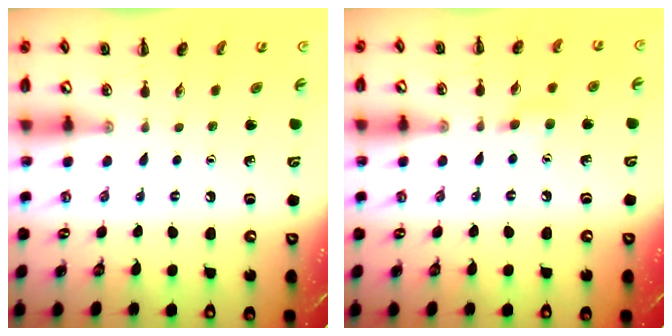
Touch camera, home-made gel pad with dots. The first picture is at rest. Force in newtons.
{"total": 5.1, "press": 4.8, "slide": 1.7}